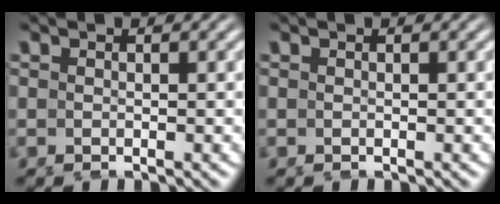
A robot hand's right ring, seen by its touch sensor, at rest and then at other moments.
{"total": 0.0}